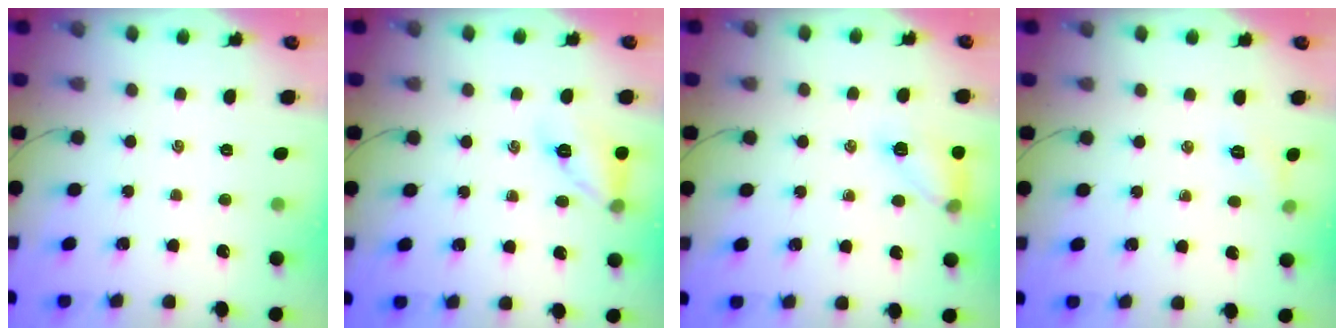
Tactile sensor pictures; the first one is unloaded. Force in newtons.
{"total": 11.1, "press": 10.8, "slide": 2.7}
{"total": 11.6, "press": 11.4, "slide": 2.2}
{"total": 5.5, "press": 5.3, "slide": 1.5}